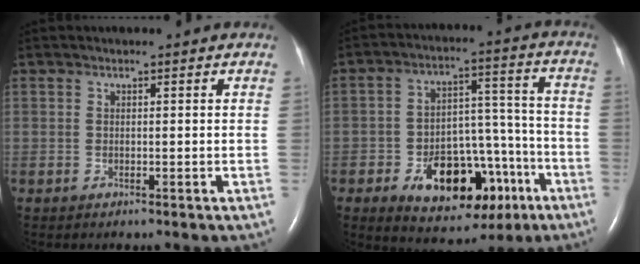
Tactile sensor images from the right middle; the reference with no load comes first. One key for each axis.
{"total": 15.9, "fx": -7.4, "fy": 8.5, "fz": 11.2, "tx": -0.162, "ty": 0.029, "tz": -0.098}